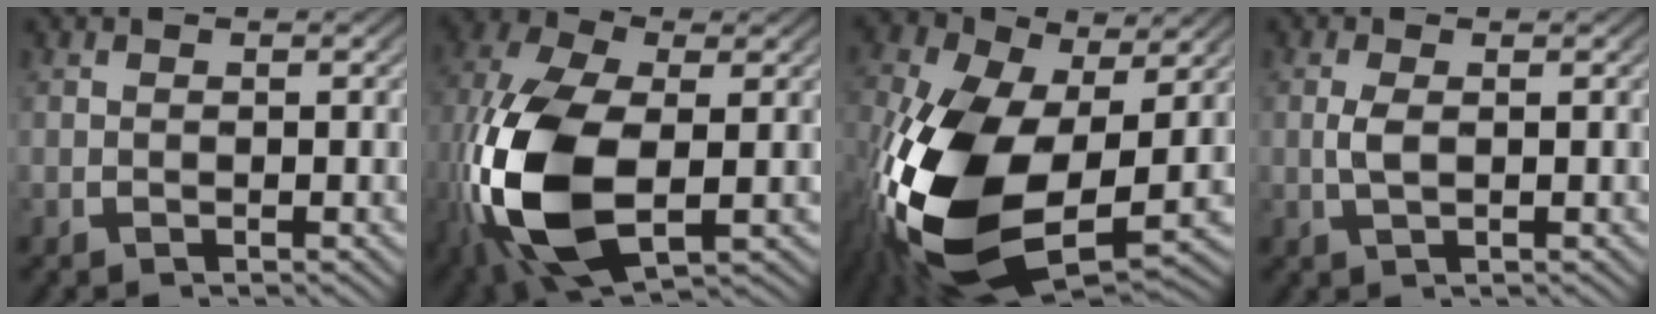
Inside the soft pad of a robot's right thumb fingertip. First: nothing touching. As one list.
[{"total": 15.2, "force": [-2.2, 9.1, 12.1], "torque": [-0.285, -0.065, 0.001]}, {"total": 17.7, "force": [-2.5, 10.4, 14.1], "torque": [-0.313, -0.077, -0.009]}, {"total": 1.6, "force": [0.2, 0.5, 1.5], "torque": [-0.040, -0.006, 0.009]}]